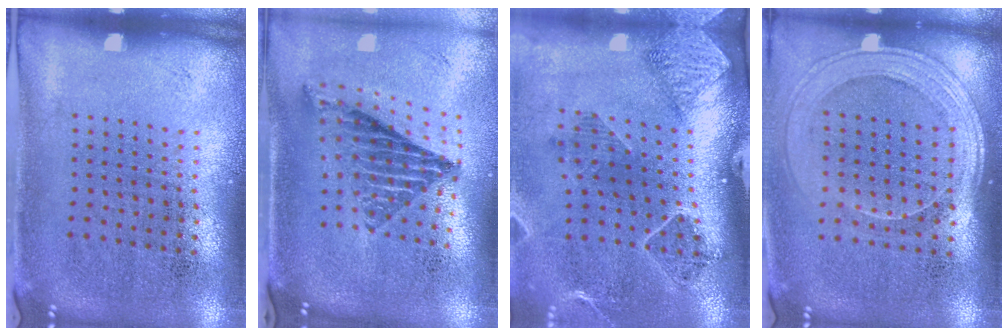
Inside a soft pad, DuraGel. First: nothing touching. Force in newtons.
{"total": 1.5, "press": 1.3, "slide": 0.9}
{"total": 1.6, "press": 1.6, "slide": 0.2}
{"total": 1.8, "press": 1.6, "slide": 0.7}